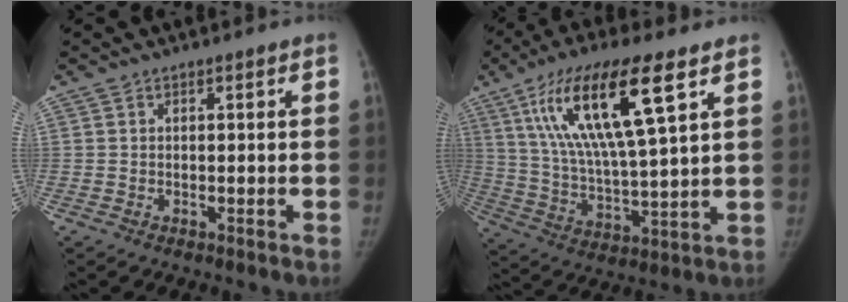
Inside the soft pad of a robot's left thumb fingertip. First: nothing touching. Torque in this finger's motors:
{"motor_torque": [0.75, 0.79, 1.45, -1.32, 0.45]}